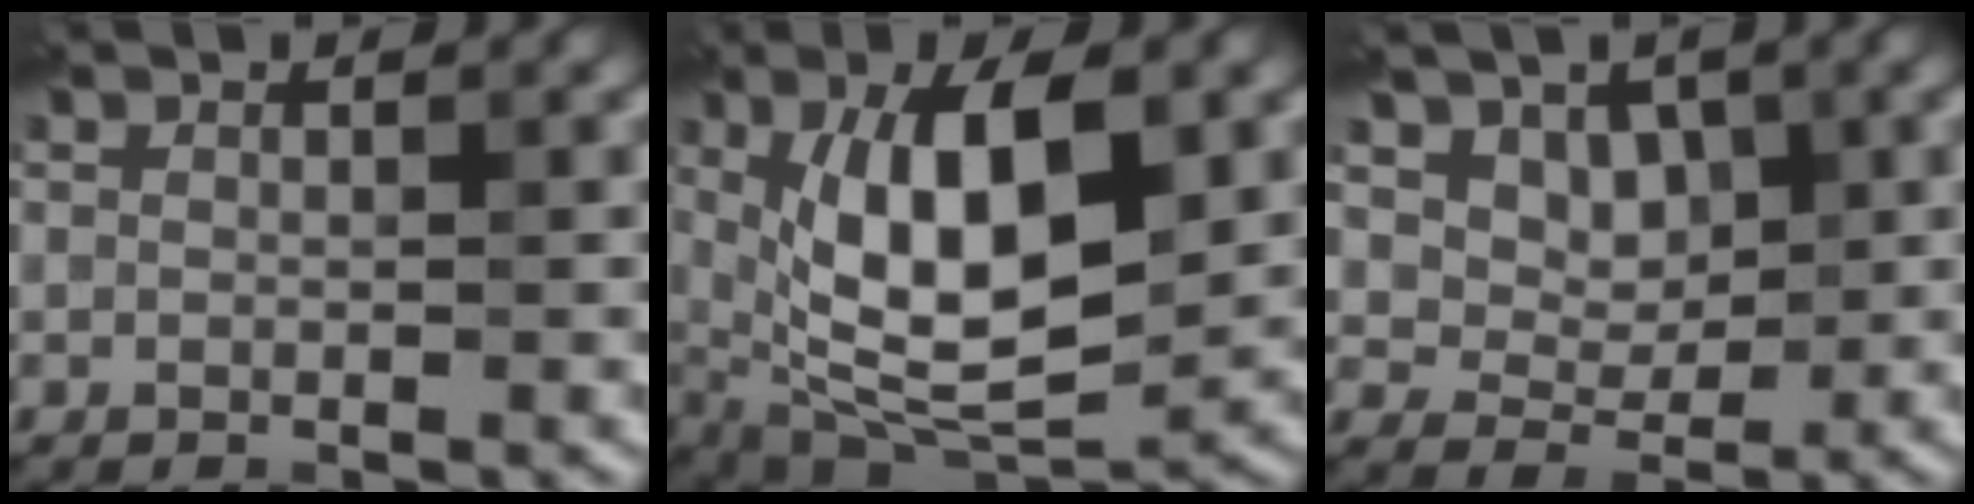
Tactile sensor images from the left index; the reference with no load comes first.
{"total": 12.1, "force": [1.7, 5.2, 10.8], "torque": [-0.175, -0.004, 0.028]}
{"total": 6.4, "force": [2.9, 4.7, 3.2], "torque": [-0.068, -0.015, 0.069]}